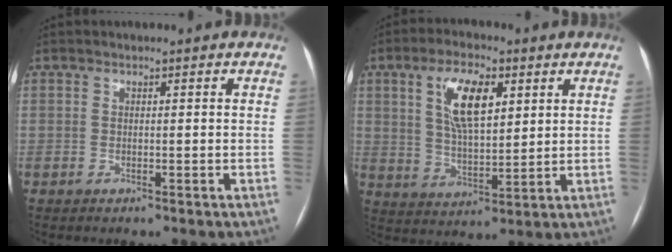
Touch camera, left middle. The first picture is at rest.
{"total": 9.8, "force": [3.8, 3.6, 8.2], "torque": [-0.157, 0.009, 0.074]}